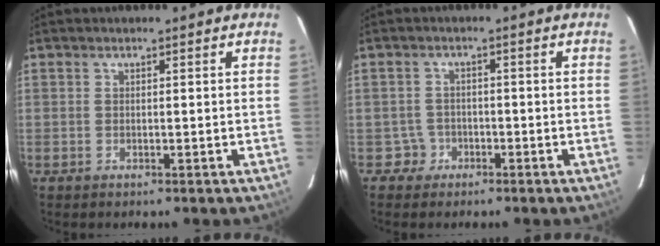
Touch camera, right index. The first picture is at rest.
{"total": 2.5, "force": [-1.3, 2.1, -0.5], "torque": [0.019, 0.013, -0.029]}